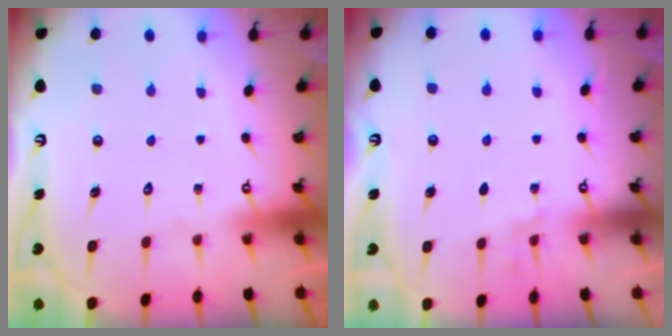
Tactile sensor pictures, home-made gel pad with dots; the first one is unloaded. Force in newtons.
{"total": 2.5, "press": 1.6, "slide": 1.8}